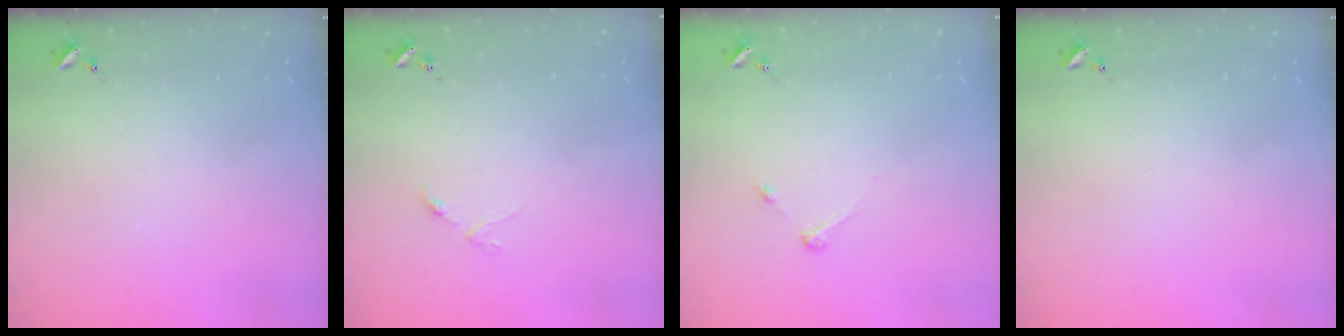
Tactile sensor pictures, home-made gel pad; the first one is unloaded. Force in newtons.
{"total": 3.1, "press": 3.0, "slide": 0.4}
{"total": 3.3, "press": 3.2, "slide": 0.4}
{"total": 0.0}